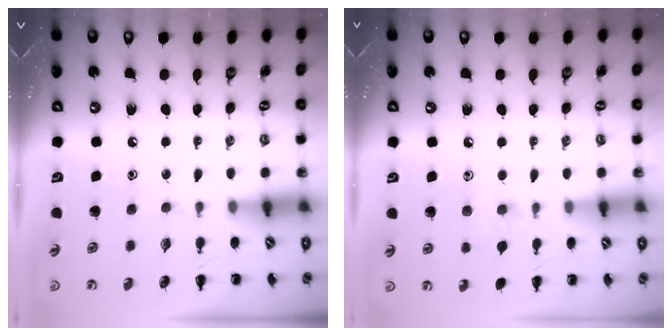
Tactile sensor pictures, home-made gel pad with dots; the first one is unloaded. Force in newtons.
{"total": 4.7, "press": 4.4, "slide": 1.7}